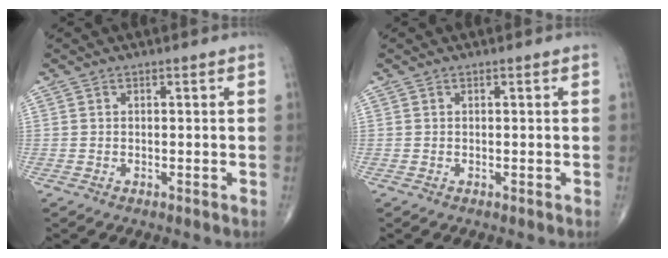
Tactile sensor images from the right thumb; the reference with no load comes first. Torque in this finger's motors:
{"motor_torque": [-0.01, -0.01, 0.00, 0.00, 0.00]}